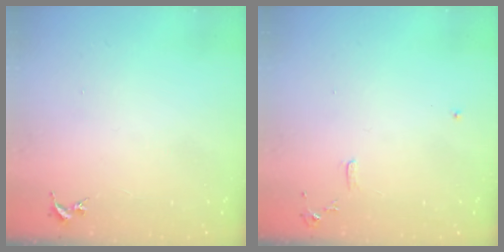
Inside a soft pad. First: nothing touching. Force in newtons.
{"total": 6.0, "press": 6.0, "slide": 0.7}